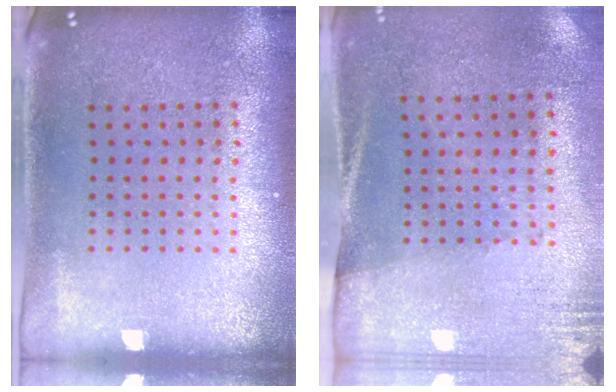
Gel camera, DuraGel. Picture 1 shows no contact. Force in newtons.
{"total": 2.7, "press": 2.4, "slide": 1.4}